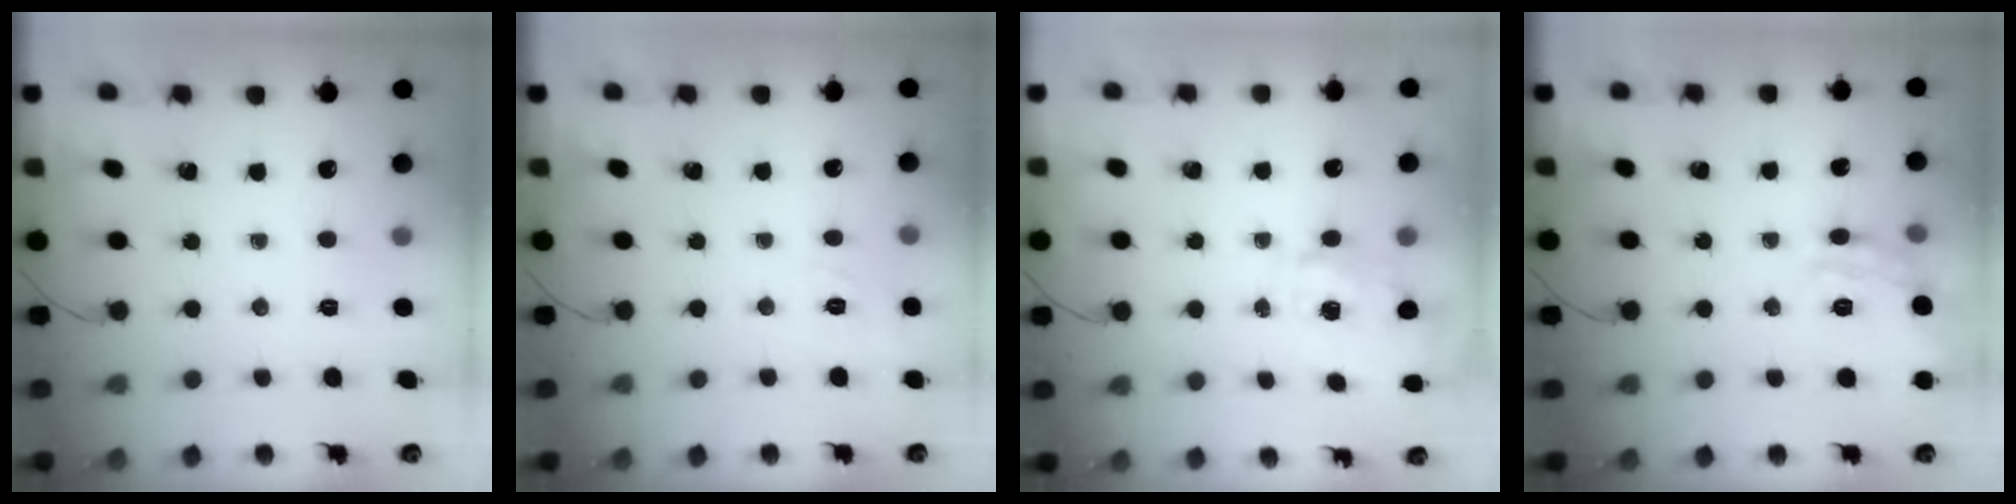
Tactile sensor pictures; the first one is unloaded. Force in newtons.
{"total": 2.3, "press": 1.3, "slide": 1.9}
{"total": 2.3, "press": 2.2, "slide": 0.6}
{"total": 15.6, "press": 15.6, "slide": 0.7}